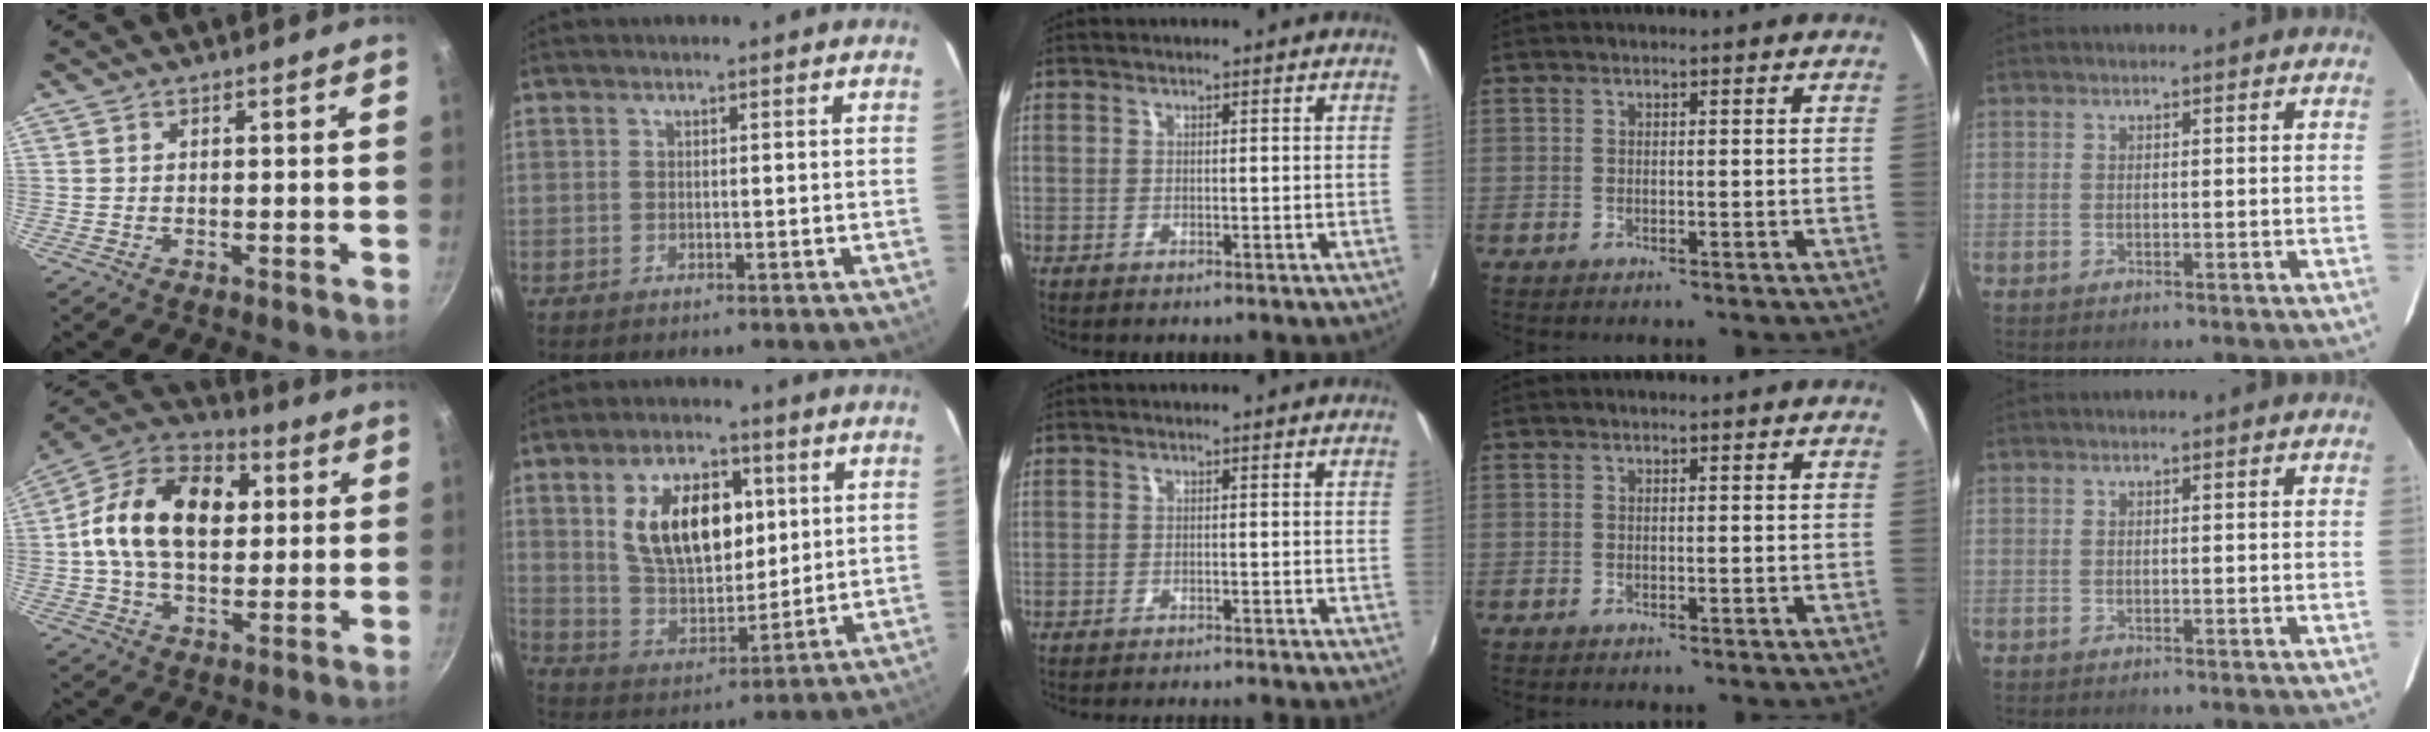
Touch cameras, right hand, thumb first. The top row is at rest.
{"thumb": {"total": 19.3, "force": [2.5, 12.8, 14.2], "torque": [-0.212, 0.024, 0.023]}, "index": {"total": 16.0, "force": [4.8, 9.1, 12.2], "torque": [-0.218, 0.011, 0.098]}, "middle": {"total": 6.8, "force": [-6.3, 0.1, 2.6], "torque": [-0.062, -0.011, -0.092]}}